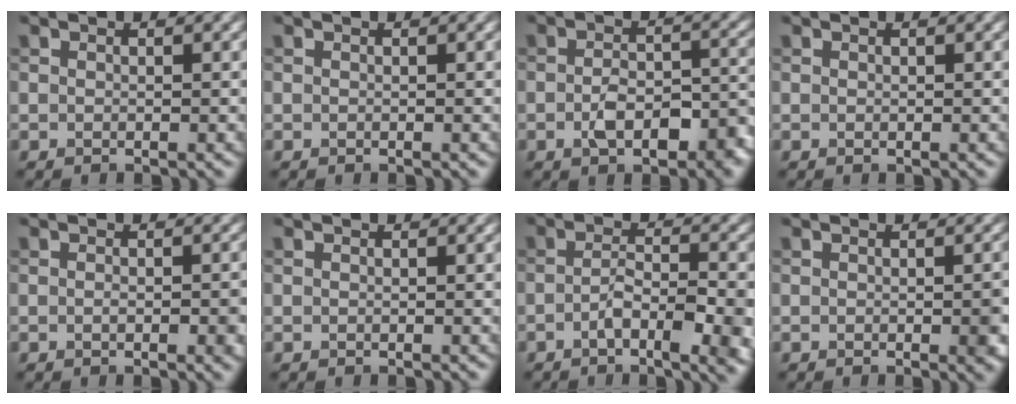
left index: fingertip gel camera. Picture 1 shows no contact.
{"total": 0.0}
{"total": 5.9, "force": [-2.4, 2.9, 4.5], "torque": [-0.074, -0.002, -0.039]}
{"total": 0.0}
{"total": 2.0, "force": [-0.6, 0.7, 1.7], "torque": [-0.031, -0.004, -0.007]}
{"total": 0.0}
{"total": 6.1, "force": [-2.4, 1.6, 5.4], "torque": [-0.095, -0.002, -0.038]}
{"total": 1.6, "force": [-0.5, 0.3, 1.5], "torque": [-0.020, -0.005, -0.005]}